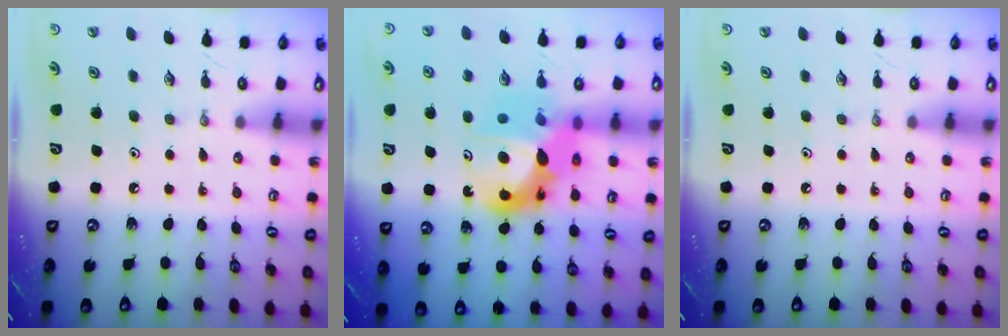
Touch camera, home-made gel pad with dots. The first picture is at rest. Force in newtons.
{"total": 16.3, "press": 16.2, "slide": 1.3}
{"total": 0.0}